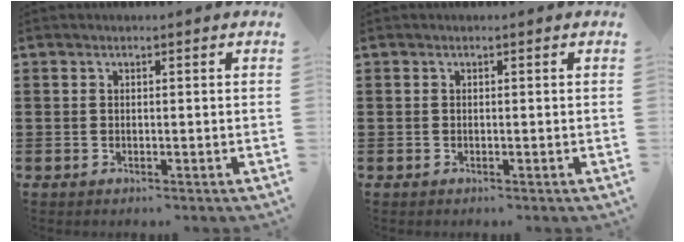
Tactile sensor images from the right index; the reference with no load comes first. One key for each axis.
{"total": 0.0}